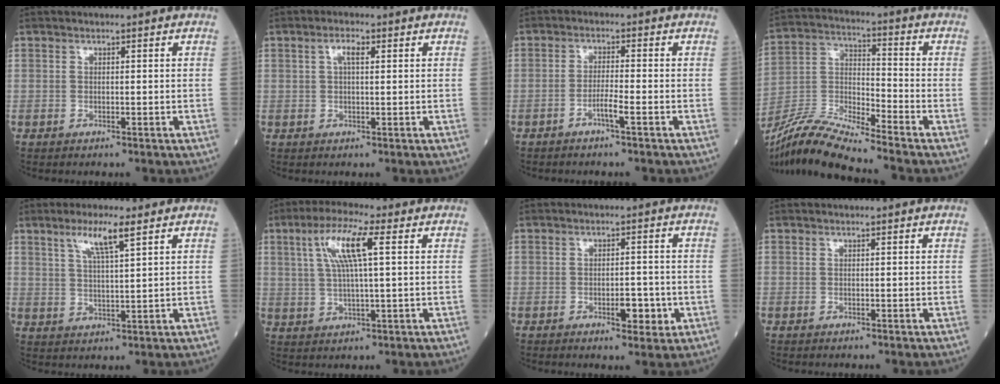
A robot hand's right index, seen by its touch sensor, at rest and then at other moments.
{"total": 2.2, "force": [0.8, 0.3, 2.0], "torque": [-0.043, 0.007, 0.016]}
{"total": 2.5, "force": [-1.4, -0.4, 2.0], "torque": [-0.039, -0.001, -0.028]}
{"total": 13.4, "force": [-12.2, -1.1, 5.3], "torque": [-0.110, 0.000, -0.234]}
{"total": 5.8, "force": [3.5, 0.2, 4.6], "torque": [-0.090, 0.001, 0.068]}
{"total": 8.5, "force": [2.8, 0.7, 8.0], "torque": [-0.162, 0.014, 0.056]}
{"total": 3.8, "force": [-1.3, 1.4, 3.3], "torque": [-0.047, 0.003, -0.011]}
{"total": 0.0}